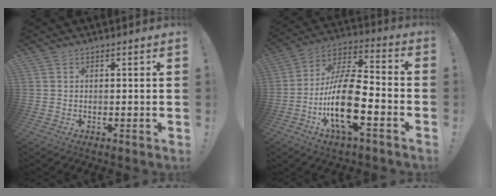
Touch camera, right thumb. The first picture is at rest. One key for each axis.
{"total": 20.6, "fx": -6.0, "fy": 8.0, "fz": 18.0, "tx": -0.342, "ty": 0.024, "tz": -0.103}